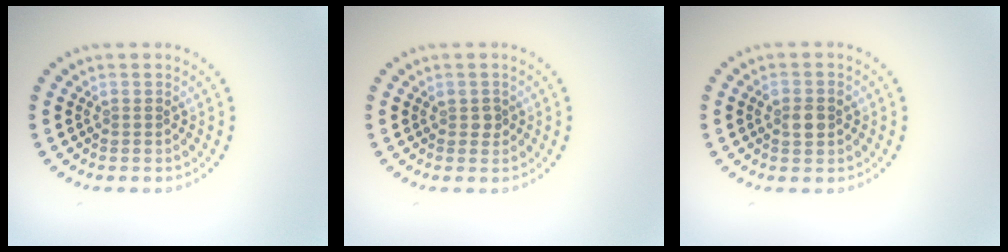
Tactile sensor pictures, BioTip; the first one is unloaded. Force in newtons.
{"total": 0.9, "press": 0.8, "slide": 0.2}
{"total": 2.5, "press": 2.5, "slide": 0.2}